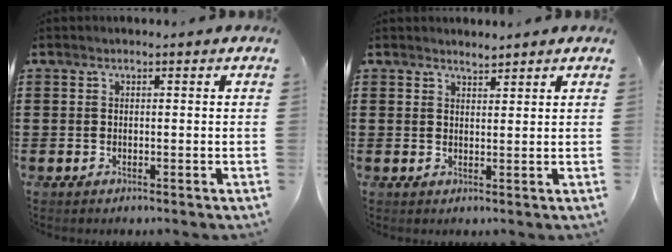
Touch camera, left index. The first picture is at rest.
{"total": 1.8, "force": [1.8, 0.2, 0.0], "torque": [-0.004, 0.001, 0.034]}